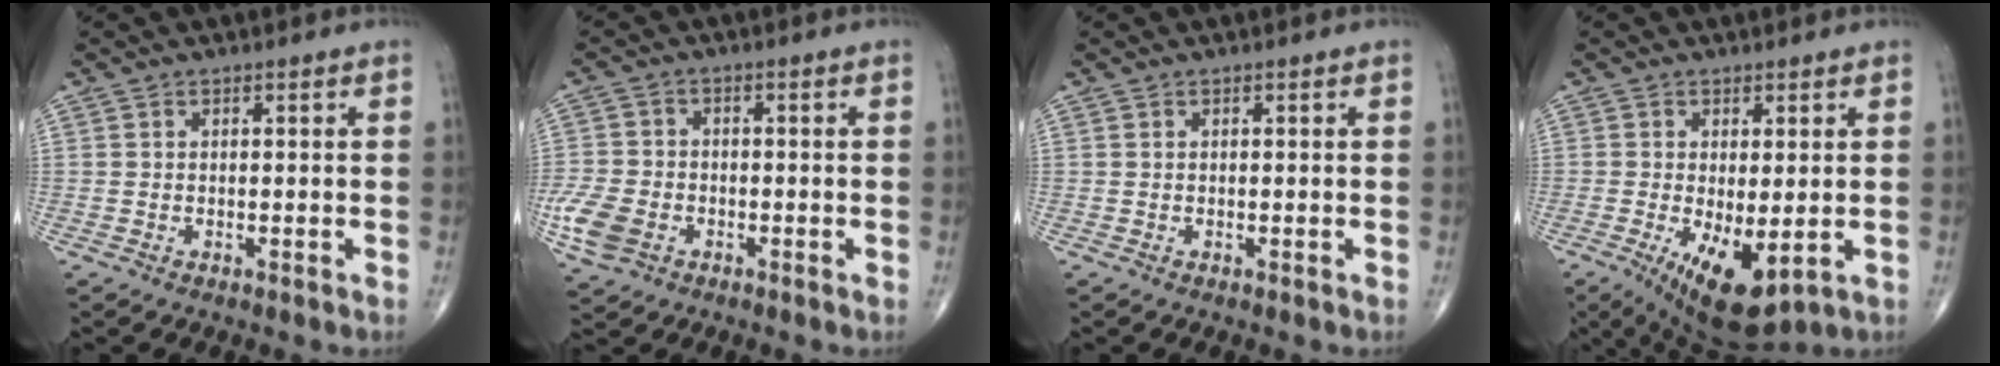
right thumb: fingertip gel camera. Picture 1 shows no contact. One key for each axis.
{"total": 7.8, "fx": -3.1, "fy": 5.6, "fz": 4.4, "tx": -0.098, "ty": 0.005, "tz": -0.060}
{"total": 0.0}
{"total": 10.6, "fx": -2.8, "fy": 4.5, "fz": 9.2, "tx": -0.145, "ty": -0.022, "tz": -0.030}